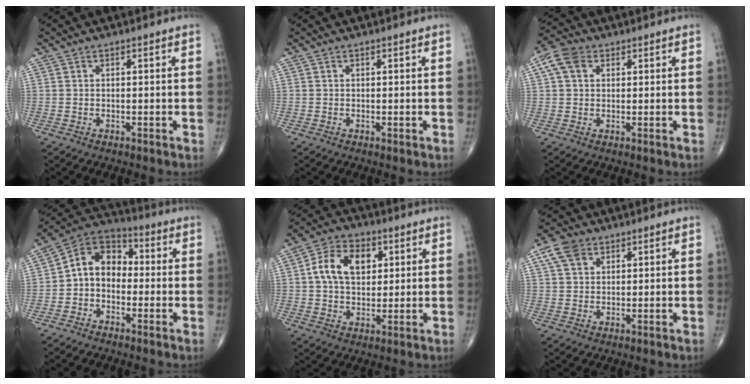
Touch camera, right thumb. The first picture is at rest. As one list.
[{"total": 0.0}, {"total": 5.6, "force": [2.0, 4.0, 3.4], "torque": [-0.062, 0.014, 0.035]}, {"total": 9.6, "force": [-1.2, 7.3, 6.1], "torque": [-0.076, 0.038, -0.041]}, {"total": 11.1, "force": [2.7, 7.5, 7.7], "torque": [-0.116, 0.006, 0.043]}, {"total": 5.5, "force": [2.7, 3.7, 2.9], "torque": [-0.044, 0.002, 0.054]}]